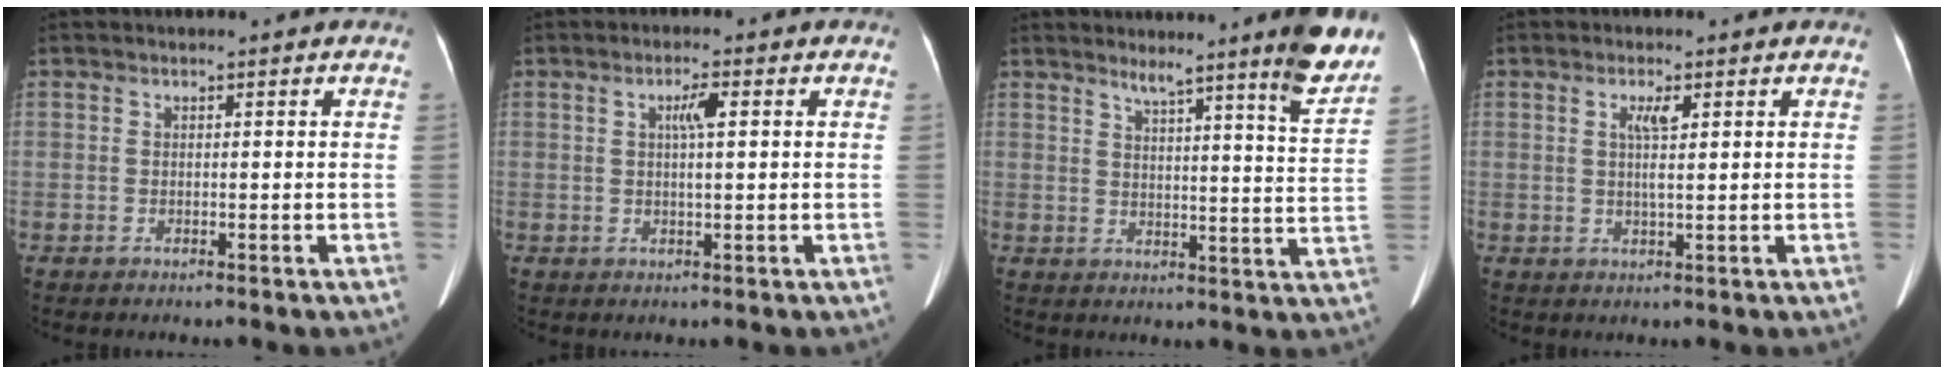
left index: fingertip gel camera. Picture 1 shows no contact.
{"total": 2.9, "force": [0.7, 0.4, 2.7], "torque": [-0.049, 0.008, 0.011]}
{"total": 11.2, "force": [9.3, -1.1, 6.1], "torque": [-0.070, -0.029, 0.105]}
{"total": 2.7, "force": [0.9, 0.2, 2.6], "torque": [-0.049, 0.002, 0.015]}